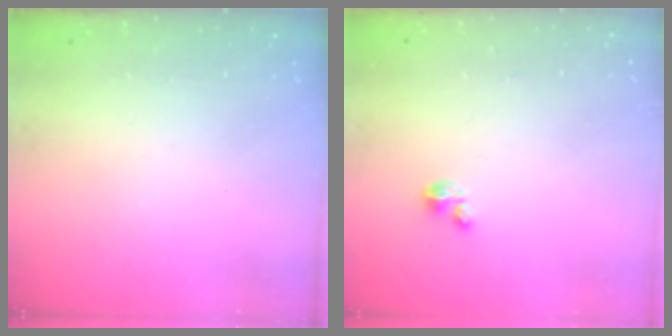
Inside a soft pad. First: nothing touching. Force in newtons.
{"total": 1.0, "press": 1.0, "slide": 0.2}